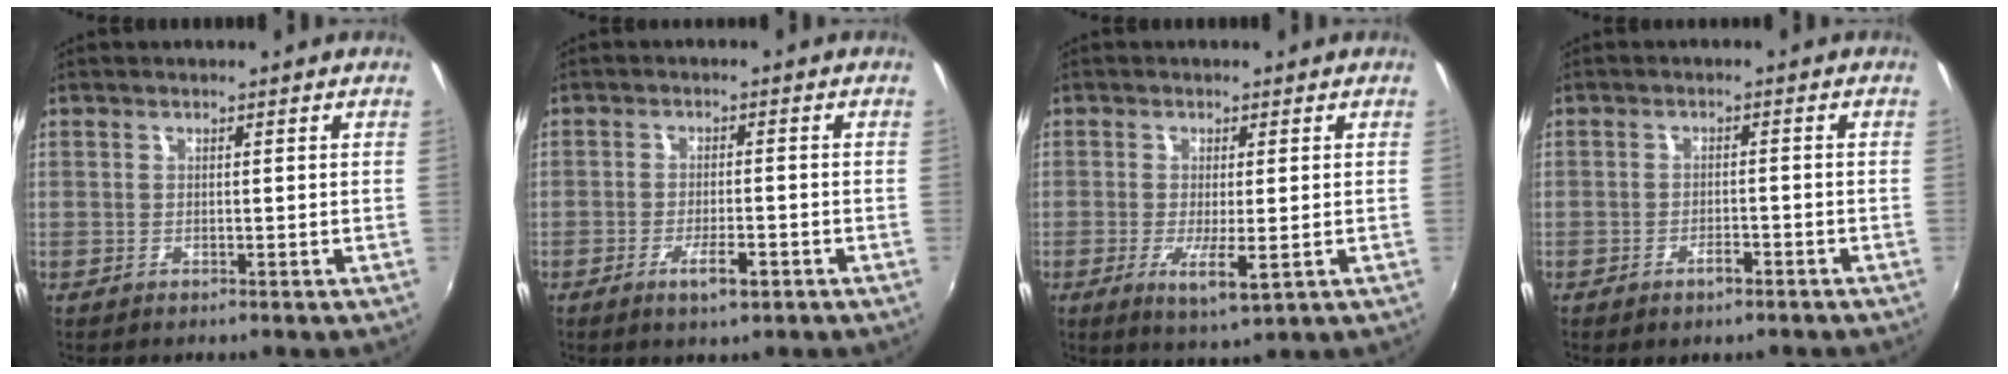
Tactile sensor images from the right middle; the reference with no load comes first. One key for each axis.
{"total": 4.4, "fx": -2.5, "fy": 1.1, "fz": 3.5, "tx": -0.073, "ty": -0.009, "tz": -0.041}
{"total": 5.3, "fx": -1.4, "fy": 0.8, "fz": 5.1, "tx": -0.102, "ty": -0.019, "tz": -0.023}
{"total": 4.2, "fx": -2.9, "fy": 1.6, "fz": 2.6, "tx": -0.052, "ty": -0.002, "tz": -0.043}